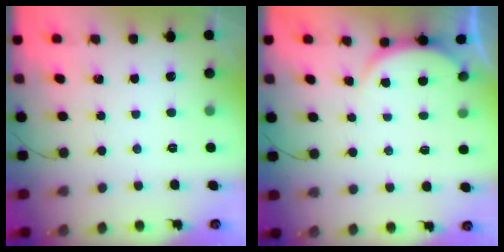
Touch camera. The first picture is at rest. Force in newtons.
{"total": 2.9, "press": 2.8, "slide": 0.6}